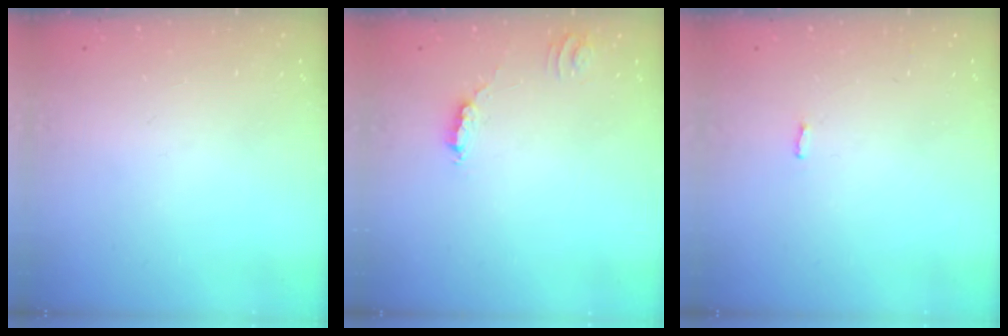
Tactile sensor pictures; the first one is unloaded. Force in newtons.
{"total": 2.7, "press": 2.7, "slide": 0.2}
{"total": 1.6, "press": 1.6, "slide": 0.2}